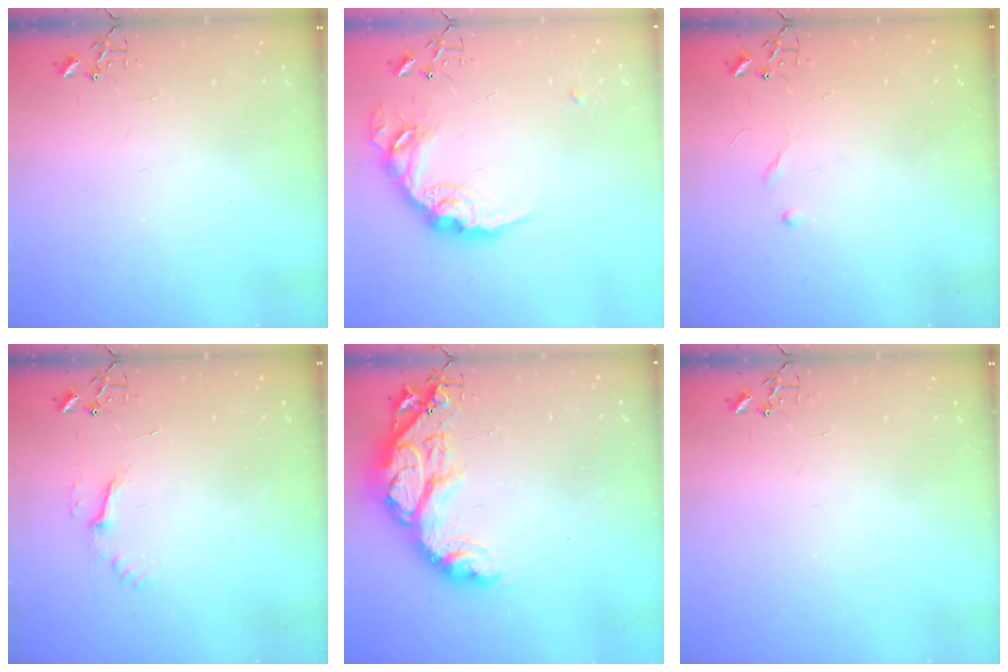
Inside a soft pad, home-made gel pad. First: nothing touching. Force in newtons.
{"total": 18.5, "press": 18.5, "slide": 0.9}
{"total": 5.0, "press": 5.0, "slide": 0.5}
{"total": 5.8, "press": 5.8, "slide": 0.6}
{"total": 19.9, "press": 19.8, "slide": 1.9}
{"total": 0.0}